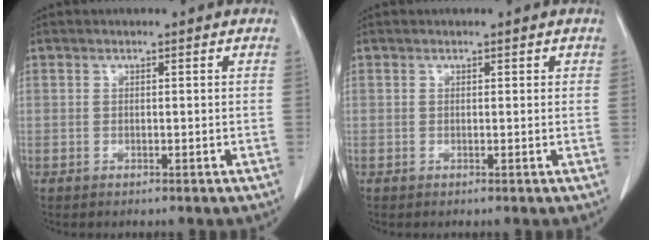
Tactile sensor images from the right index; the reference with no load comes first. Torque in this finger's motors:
{"motor_torque": [-0.12, 0.02, 0.00, -0.01]}